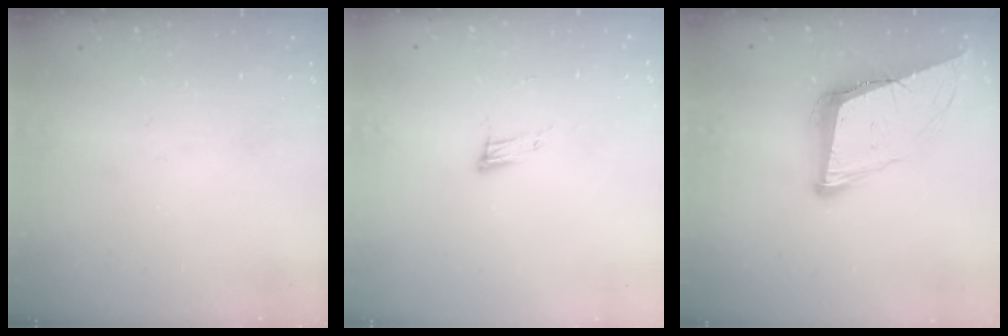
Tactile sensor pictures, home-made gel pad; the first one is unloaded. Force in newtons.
{"total": 7.7, "press": 7.6, "slide": 1.2}
{"total": 11.8, "press": 11.2, "slide": 3.8}